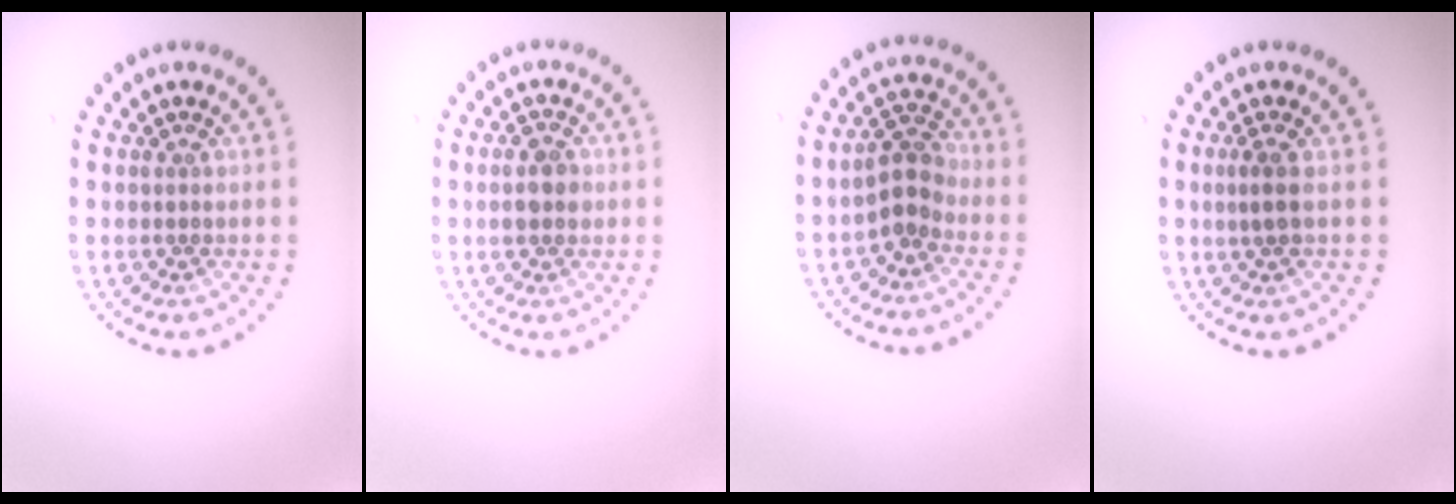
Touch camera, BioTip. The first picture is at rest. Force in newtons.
{"total": 2.7, "press": 2.7, "slide": 0.1}
{"total": 3.0, "press": 2.8, "slide": 1.0}
{"total": 1.5, "press": 1.1, "slide": 0.9}